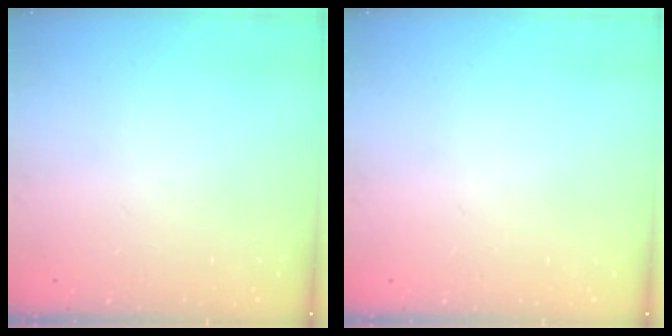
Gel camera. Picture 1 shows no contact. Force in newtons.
{"total": 0.0}